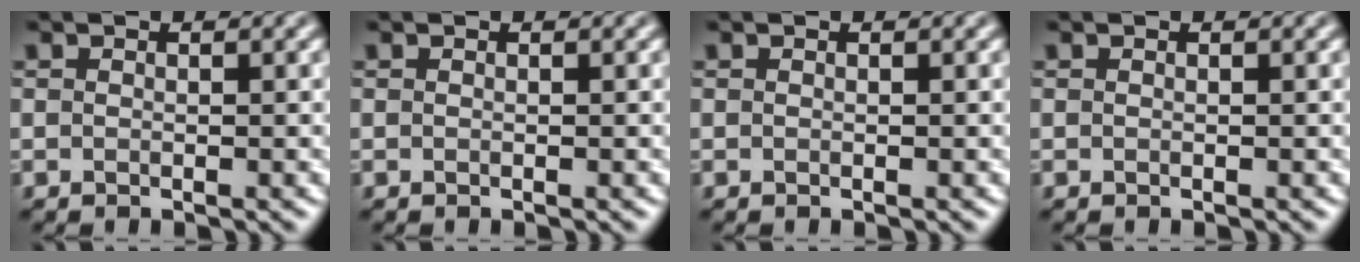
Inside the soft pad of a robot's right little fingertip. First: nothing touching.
{"total": 0.0}
{"total": 0.0}
{"total": 0.0}